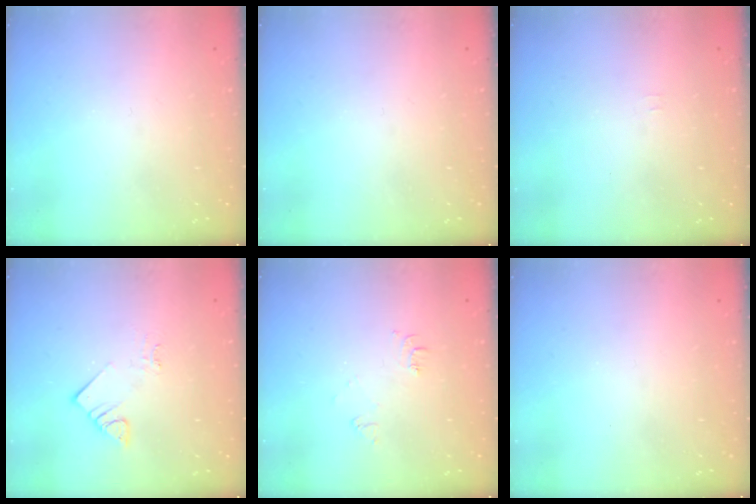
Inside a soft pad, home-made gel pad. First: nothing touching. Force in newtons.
{"total": 0.0}
{"total": 3.9, "press": 3.8, "slide": 0.5}
{"total": 3.7, "press": 3.7, "slide": 0.3}
{"total": 5.1, "press": 5.1, "slide": 0.7}
{"total": 0.0}